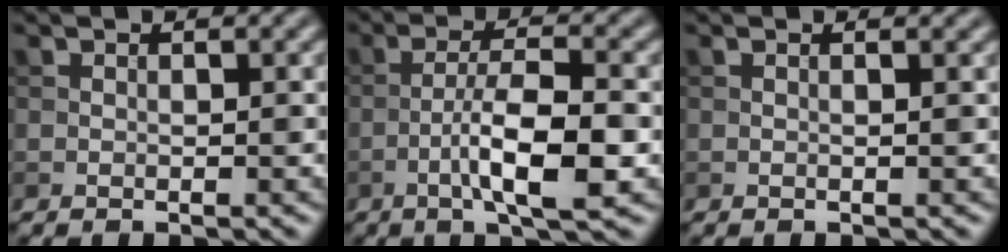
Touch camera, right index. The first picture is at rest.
{"total": 6.4, "force": [-2.2, 1.4, 5.8], "torque": [-0.102, 0.007, -0.039]}
{"total": 0.9, "force": [0.4, 0.4, 0.7], "torque": [-0.010, 0.002, -0.004]}